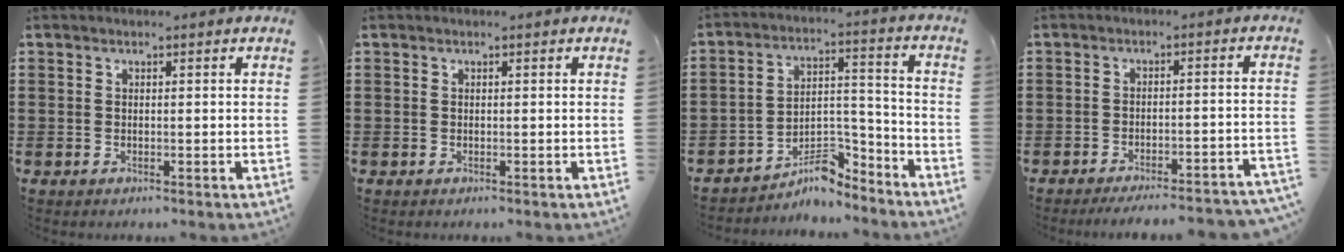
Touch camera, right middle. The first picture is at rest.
{"total": 0.0}
{"total": 7.2, "force": [-6.2, 2.3, 2.6], "torque": [-0.038, 0.013, -0.120]}
{"total": 3.8, "force": [-3.6, -0.2, 1.4], "torque": [-0.024, -0.004, -0.070]}